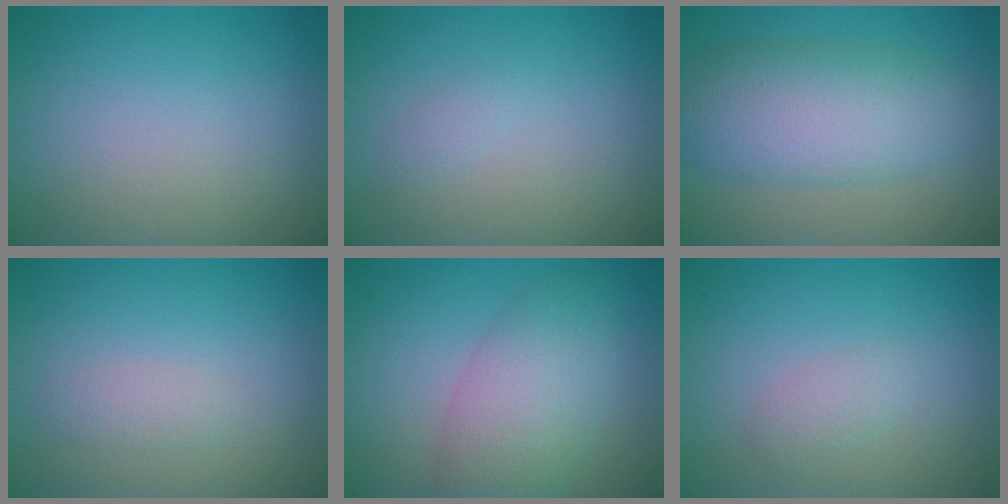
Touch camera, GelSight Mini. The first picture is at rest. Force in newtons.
{"total": 0.7, "press": 0.7, "slide": 0.0}
{"total": 7.6, "press": 7.6, "slide": 0.1}
{"total": 1.2, "press": 1.2, "slide": 0.1}
{"total": 5.9, "press": 5.9, "slide": 0.4}
{"total": 1.4, "press": 1.4, "slide": 0.1}